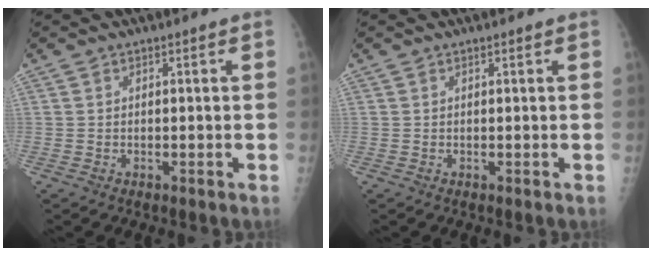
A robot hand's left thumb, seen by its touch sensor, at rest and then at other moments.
{"total": 0.0}